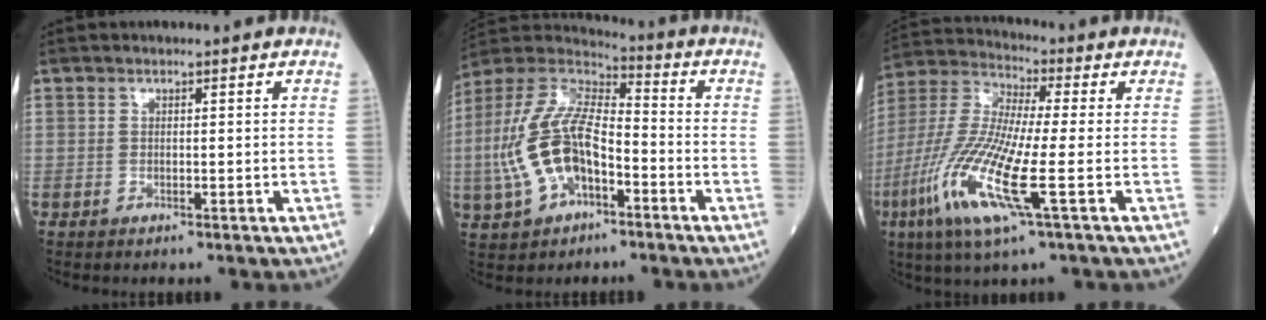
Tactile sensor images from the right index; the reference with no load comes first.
{"total": 15.0, "force": [-4.0, 7.2, 12.5], "torque": [-0.278, 0.014, -0.076]}
{"total": 16.2, "force": [-4.9, 1.5, 15.3], "torque": [-0.337, -0.021, -0.098]}